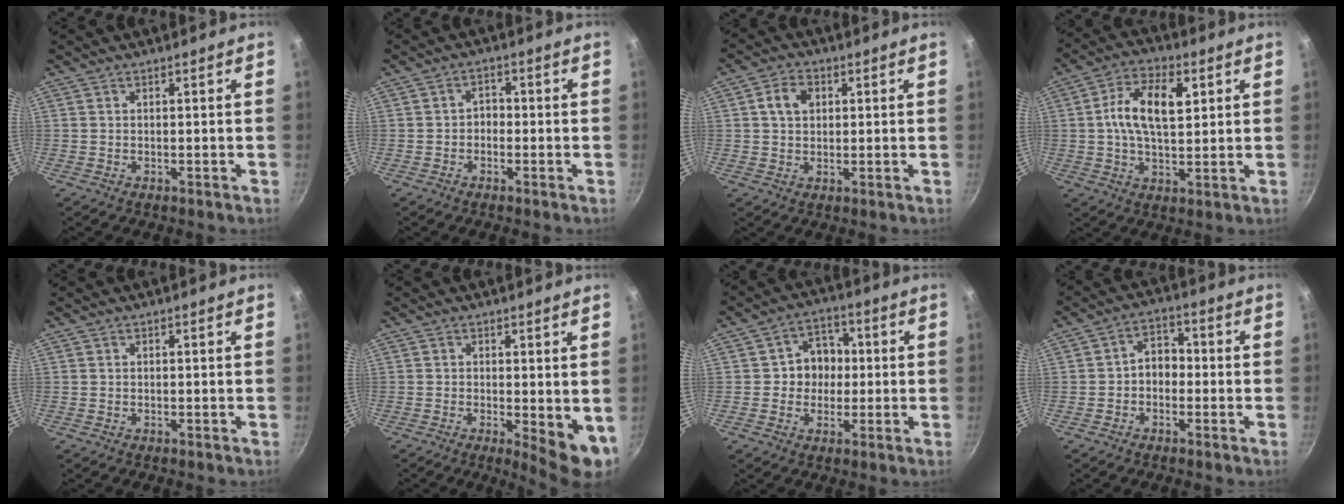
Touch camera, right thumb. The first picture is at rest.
{"total": 2.4, "force": [-0.7, 1.9, 1.3], "torque": [-0.001, 0.014, -0.020]}
{"total": 5.4, "force": [1.3, 4.0, 3.3], "torque": [-0.050, 0.005, 0.021]}
{"total": 12.1, "force": [2.5, 6.3, 9.9], "torque": [-0.170, 0.006, 0.041]}
{"total": 0.0}
{"total": 7.5, "force": [-1.3, 2.4, 6.9], "torque": [-0.090, -0.018, -0.014]}
{"total": 7.6, "force": [0.1, 6.5, 4.0], "torque": [-0.017, 0.016, -0.008]}
{"total": 5.3, "force": [-0.9, 4.0, 3.4], "torque": [-0.028, 0.025, -0.028]}